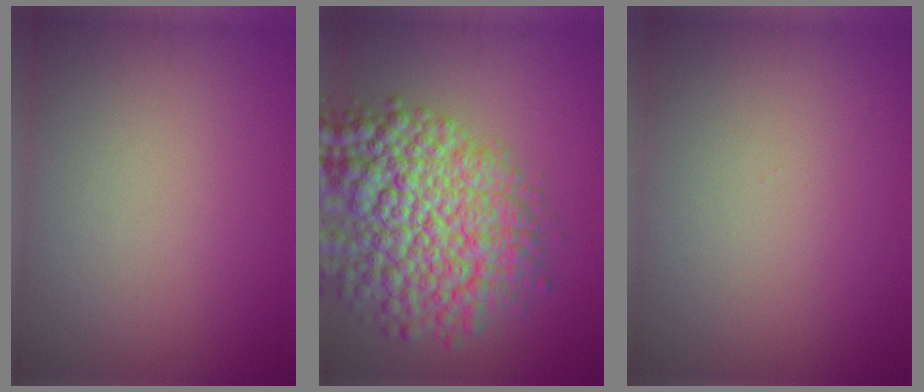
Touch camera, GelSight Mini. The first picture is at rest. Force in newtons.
{"total": 10.8, "press": 10.8, "slide": 0.4}
{"total": 0.0}